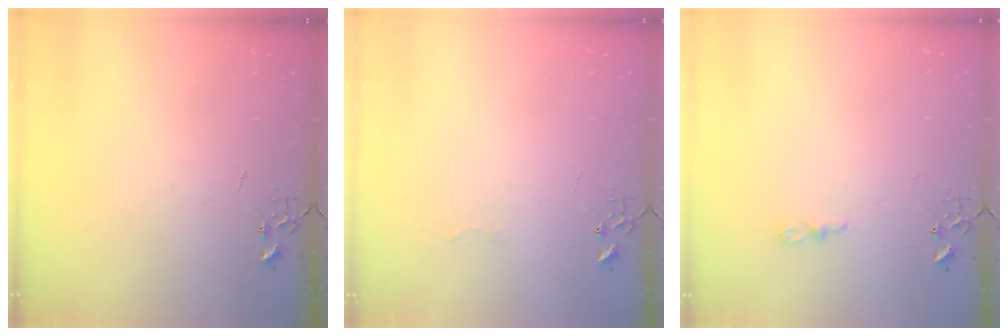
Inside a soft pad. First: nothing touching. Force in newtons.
{"total": 2.5, "press": 2.5, "slide": 0.4}
{"total": 4.5, "press": 4.5, "slide": 0.5}